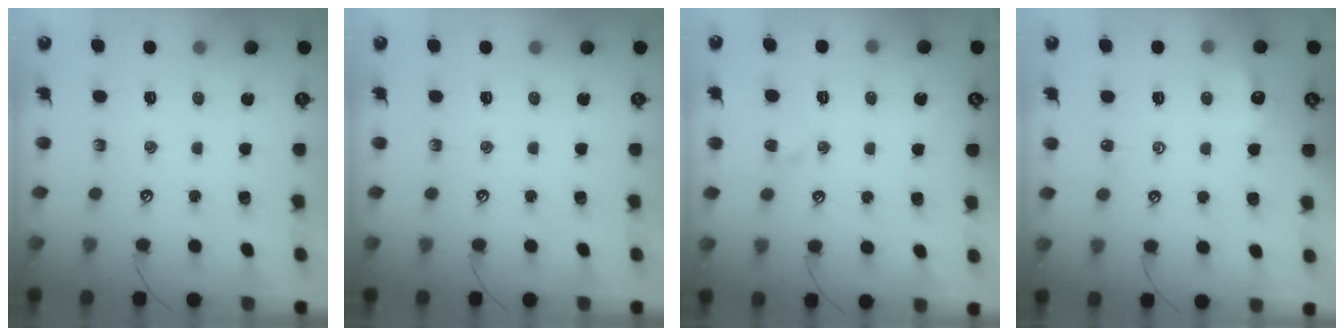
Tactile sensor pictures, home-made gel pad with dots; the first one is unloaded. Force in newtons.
{"total": 0.0}
{"total": 1.3, "press": 1.3, "slide": 0.1}
{"total": 2.0, "press": 2.0, "slide": 0.3}